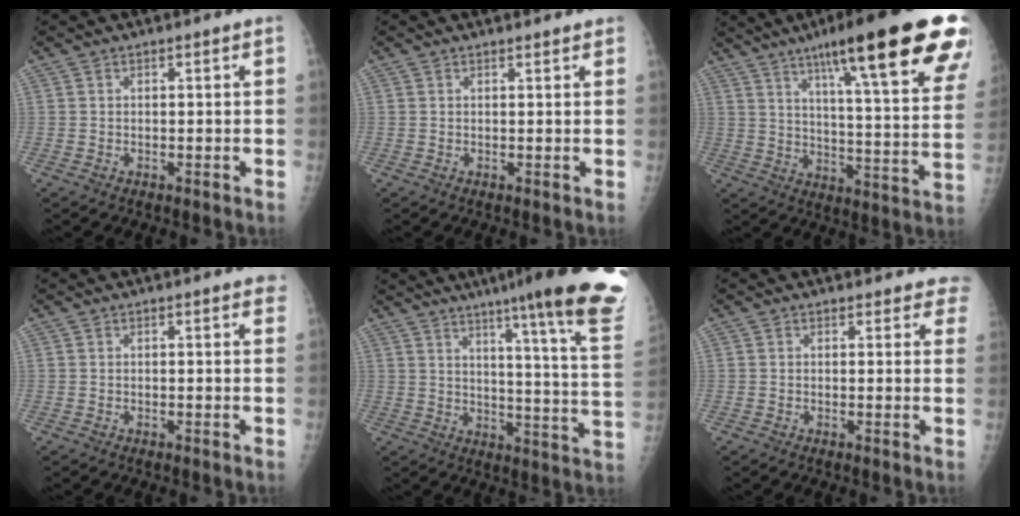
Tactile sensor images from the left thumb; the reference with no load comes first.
{"total": 1.2, "force": [1.1, 0.4, 0.3], "torque": [0.000, -0.003, 0.013]}
{"total": 28.8, "force": [17.2, 4.5, 22.7], "torque": [-0.281, -0.039, 0.240]}
{"total": 2.1, "force": [1.5, 0.7, 1.2], "torque": [0.002, 0.002, 0.013]}
{"total": 25.7, "force": [18.4, 0.8, 17.9], "torque": [-0.223, -0.112, 0.235]}
{"total": 5.1, "force": [4.6, 2.1, 0.2], "torque": [0.045, -0.018, 0.025]}